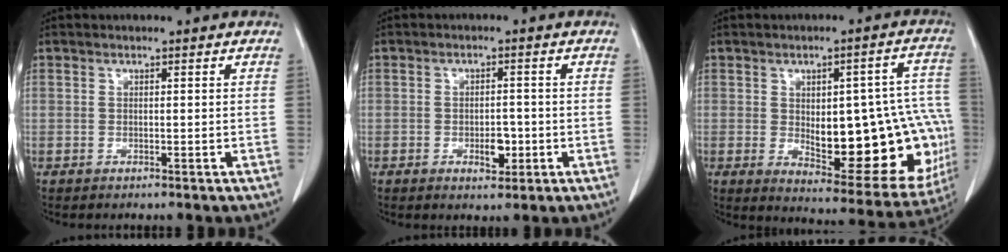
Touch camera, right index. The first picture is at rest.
{"total": 3.4, "force": [-1.1, 1.8, 2.7], "torque": [-0.039, 0.002, -0.010]}
{"total": 22.0, "force": [-2.5, 8.1, 20.2], "torque": [-0.185, 0.026, 0.001]}